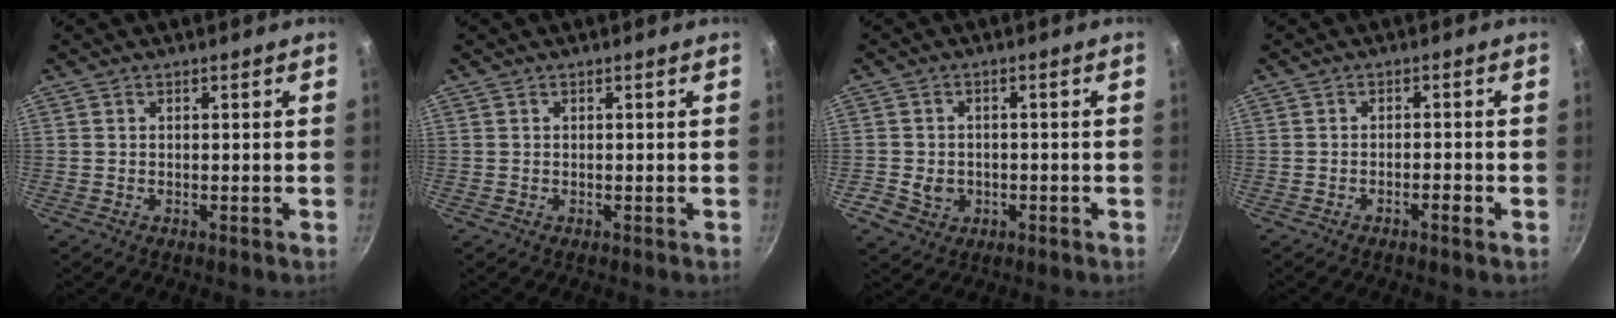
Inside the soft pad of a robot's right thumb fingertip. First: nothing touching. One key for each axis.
{"total": 0.0}
{"total": 4.5, "fx": -1.1, "fy": 4.0, "fz": 1.8, "tx": -0.024, "ty": 0.016, "tz": -0.010}
{"total": 2.0, "fx": -1.2, "fy": 0.4, "fz": 1.6, "tx": -0.027, "ty": 0.012, "tz": -0.020}